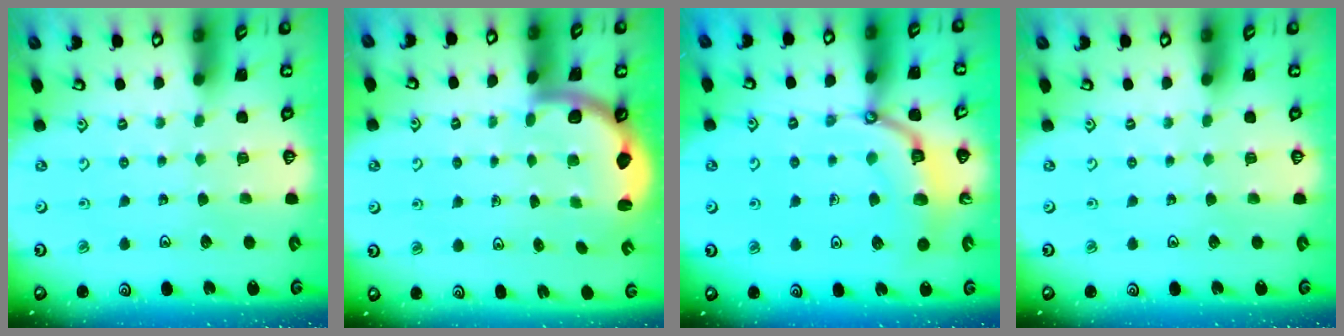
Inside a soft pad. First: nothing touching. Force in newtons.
{"total": 2.5, "press": 2.4, "slide": 0.7}
{"total": 8.0, "press": 8.0, "slide": 0.3}
{"total": 0.0}